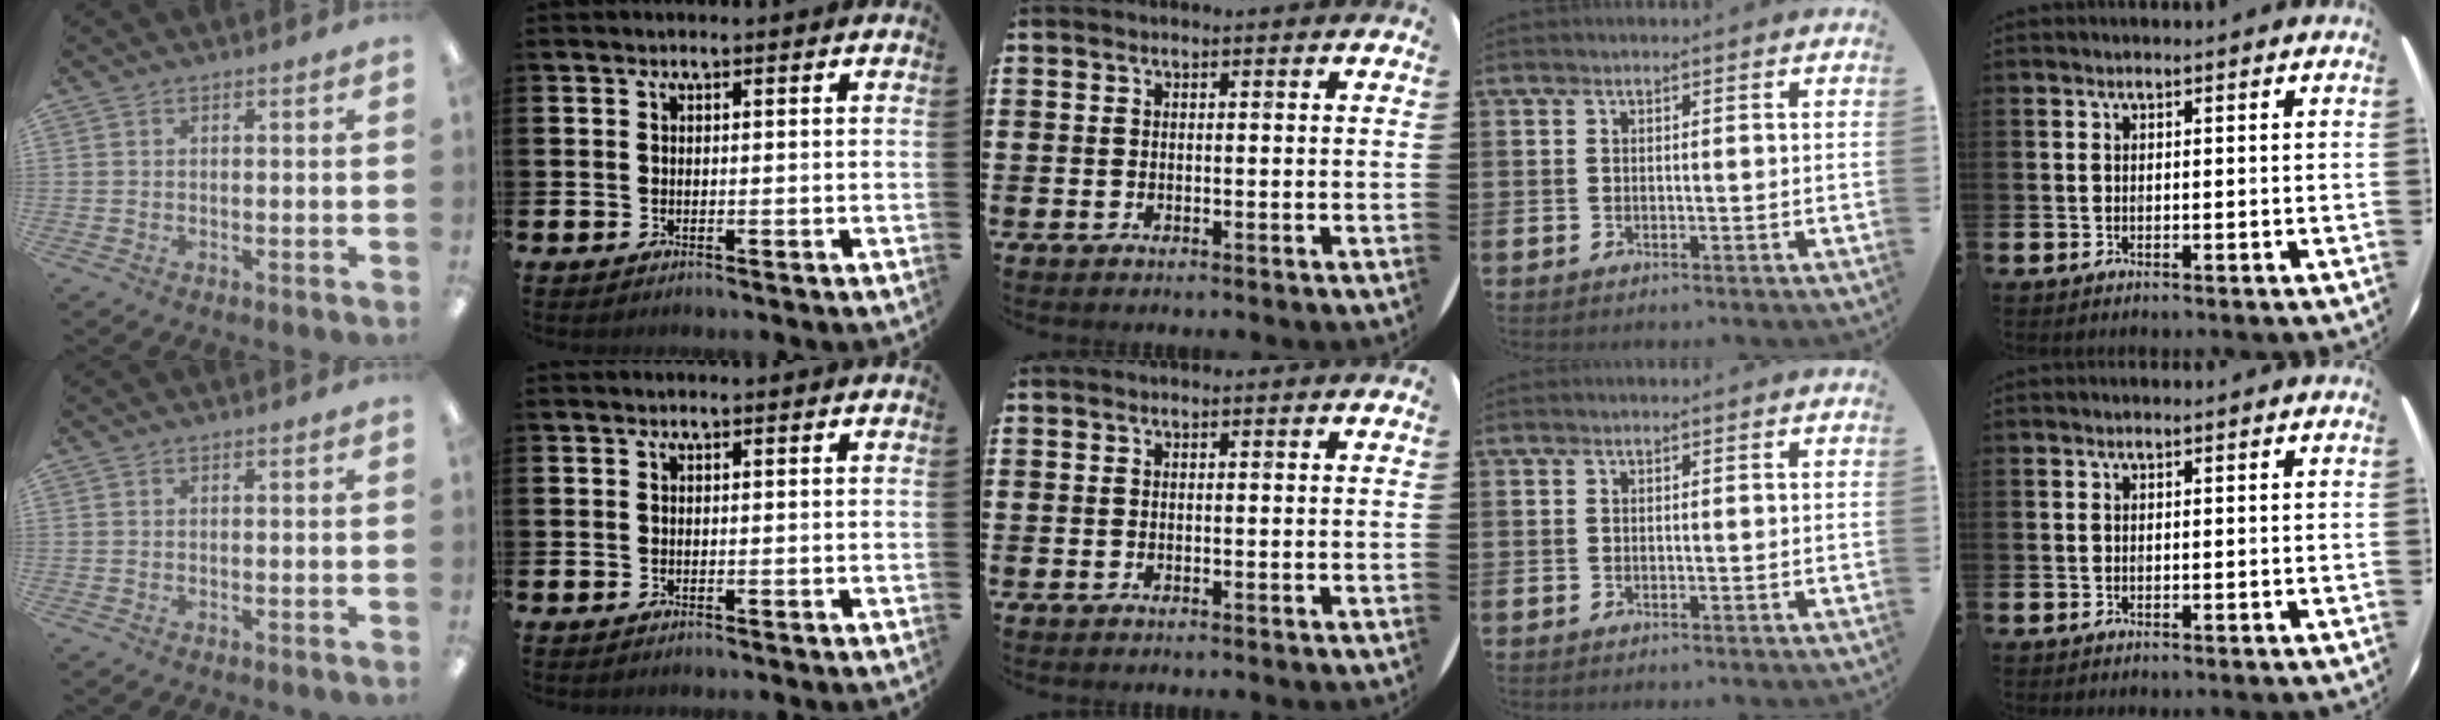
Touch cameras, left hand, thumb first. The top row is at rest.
{}